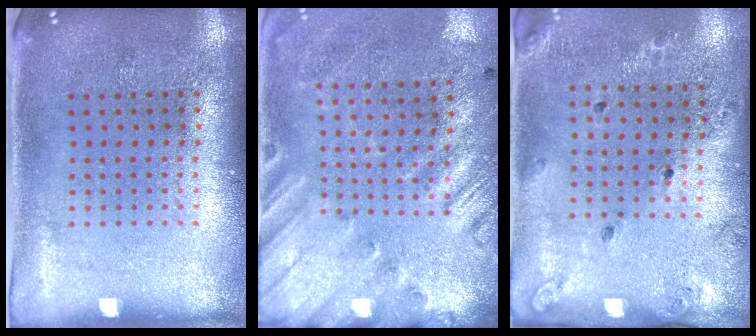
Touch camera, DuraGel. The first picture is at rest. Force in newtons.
{"total": 2.6, "press": 1.8, "slide": 1.8}
{"total": 1.3, "press": 1.2, "slide": 0.6}